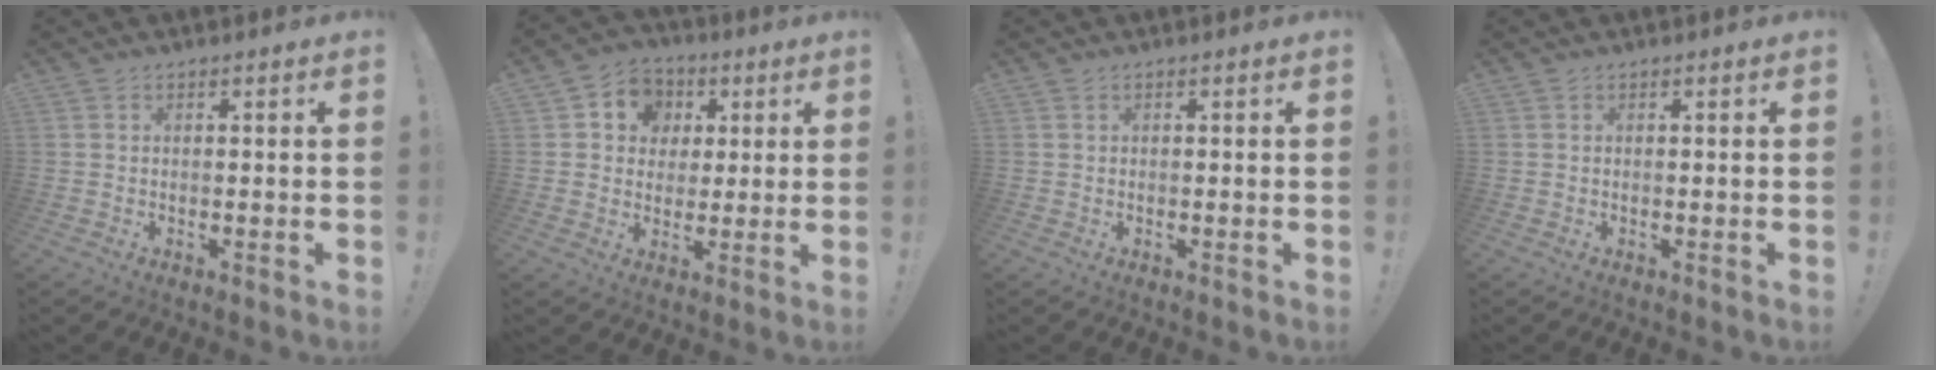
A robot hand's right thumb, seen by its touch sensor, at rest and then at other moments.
{"total": 8.5, "force": [1.5, 7.9, 2.7], "torque": [-0.041, 0.000, 0.036]}
{"total": 0.0}
{"total": 0.0}